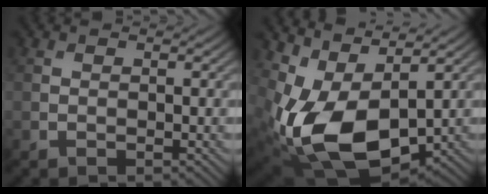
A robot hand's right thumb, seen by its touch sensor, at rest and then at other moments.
{"total": 12.8, "force": [0.1, 7.1, 10.6], "torque": [-0.240, -0.030, 0.017]}